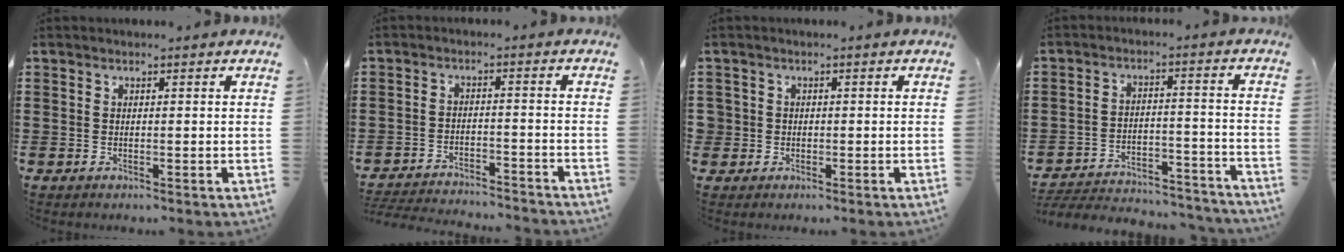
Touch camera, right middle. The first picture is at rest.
{"total": 3.9, "force": [-3.9, -0.1, 0.3], "torque": [-0.016, 0.000, -0.084]}
{"total": 1.6, "force": [-0.1, 1.6, 0.2], "torque": [-0.011, 0.007, -0.007]}
{"total": 5.1, "force": [-4.9, 0.7, 1.1], "torque": [-0.031, 0.002, -0.104]}